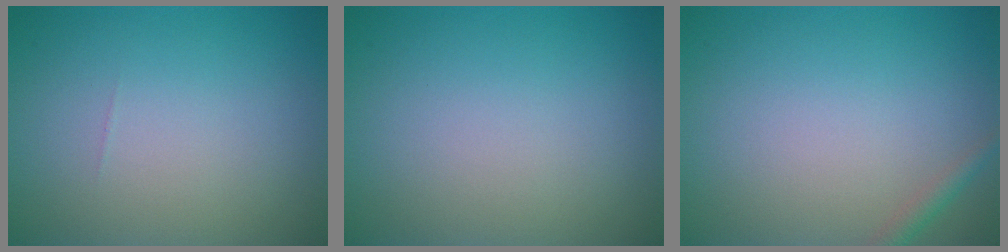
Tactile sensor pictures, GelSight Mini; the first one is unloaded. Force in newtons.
{"total": 0.0}
{"total": 1.2, "press": 1.2, "slide": 0.0}